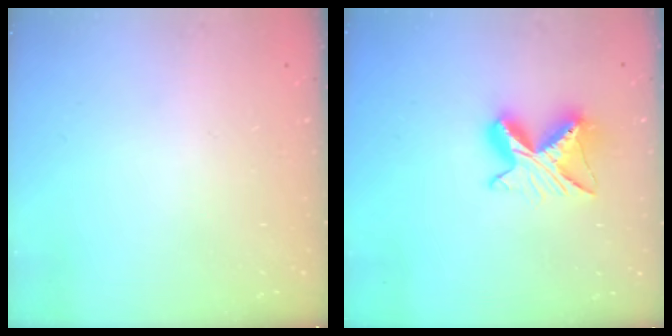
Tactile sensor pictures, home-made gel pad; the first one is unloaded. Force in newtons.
{"total": 10.3, "press": 10.3, "slide": 1.1}